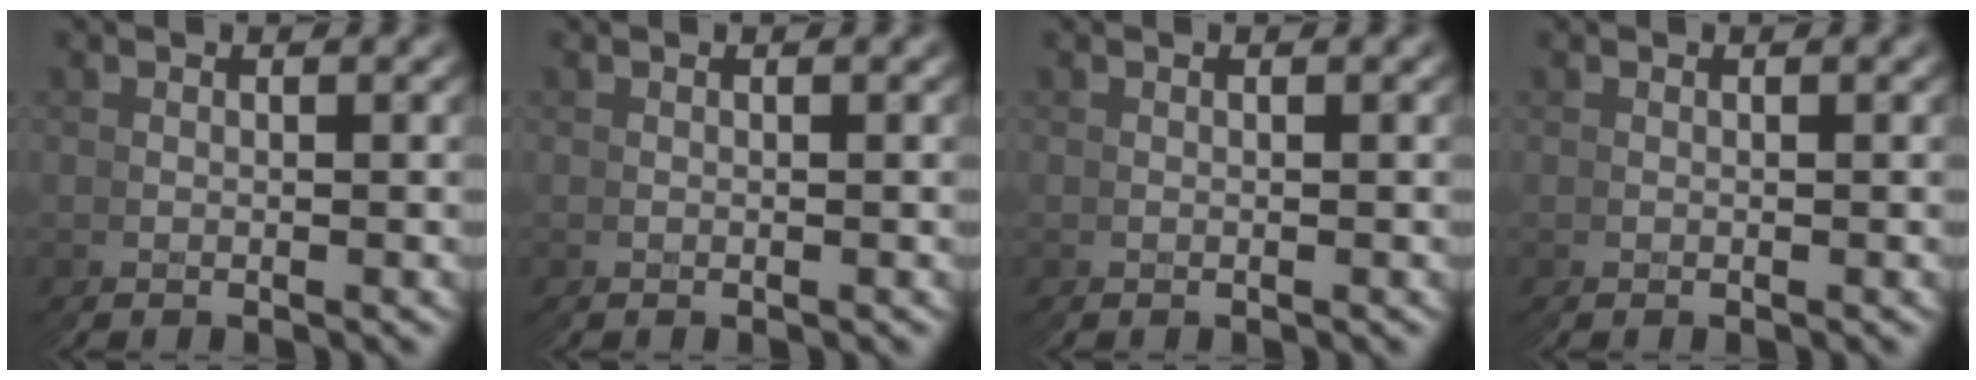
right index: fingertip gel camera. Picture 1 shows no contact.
{"total": 0.0}
{"total": 0.0}
{"total": 0.0}